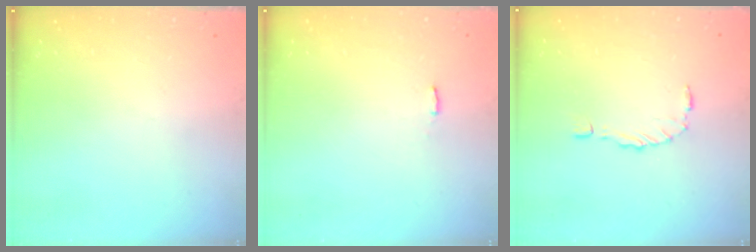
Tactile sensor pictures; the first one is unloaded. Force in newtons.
{"total": 2.3, "press": 2.3, "slide": 0.4}
{"total": 1.9, "press": 1.9, "slide": 0.3}